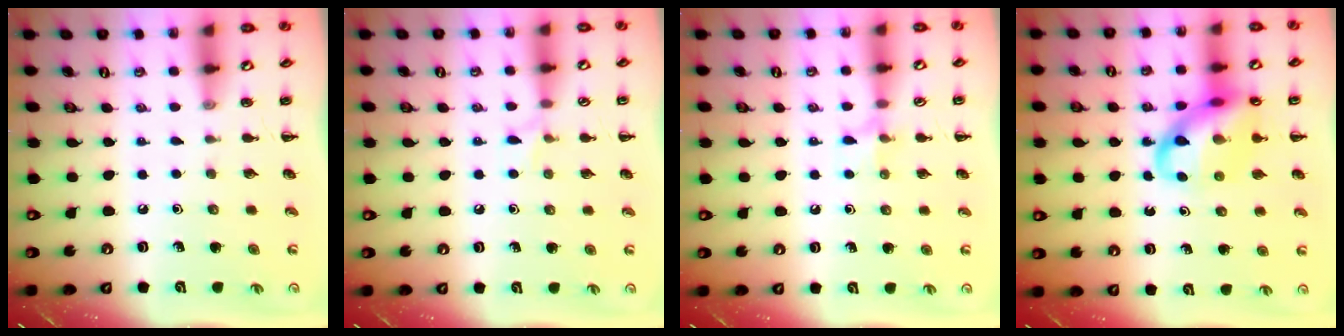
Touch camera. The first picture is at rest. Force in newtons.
{"total": 4.9, "press": 4.5, "slide": 1.8}
{"total": 6.2, "press": 6.0, "slide": 1.2}
{"total": 15.2, "press": 15.0, "slide": 2.6}